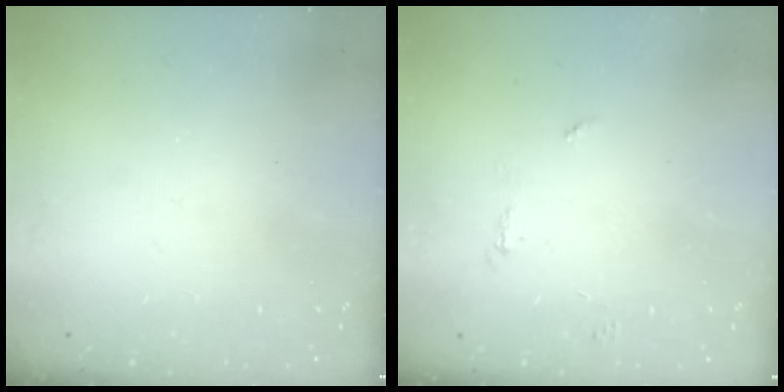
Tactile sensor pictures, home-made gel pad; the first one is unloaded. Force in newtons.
{"total": 5.6, "press": 5.6, "slide": 0.4}